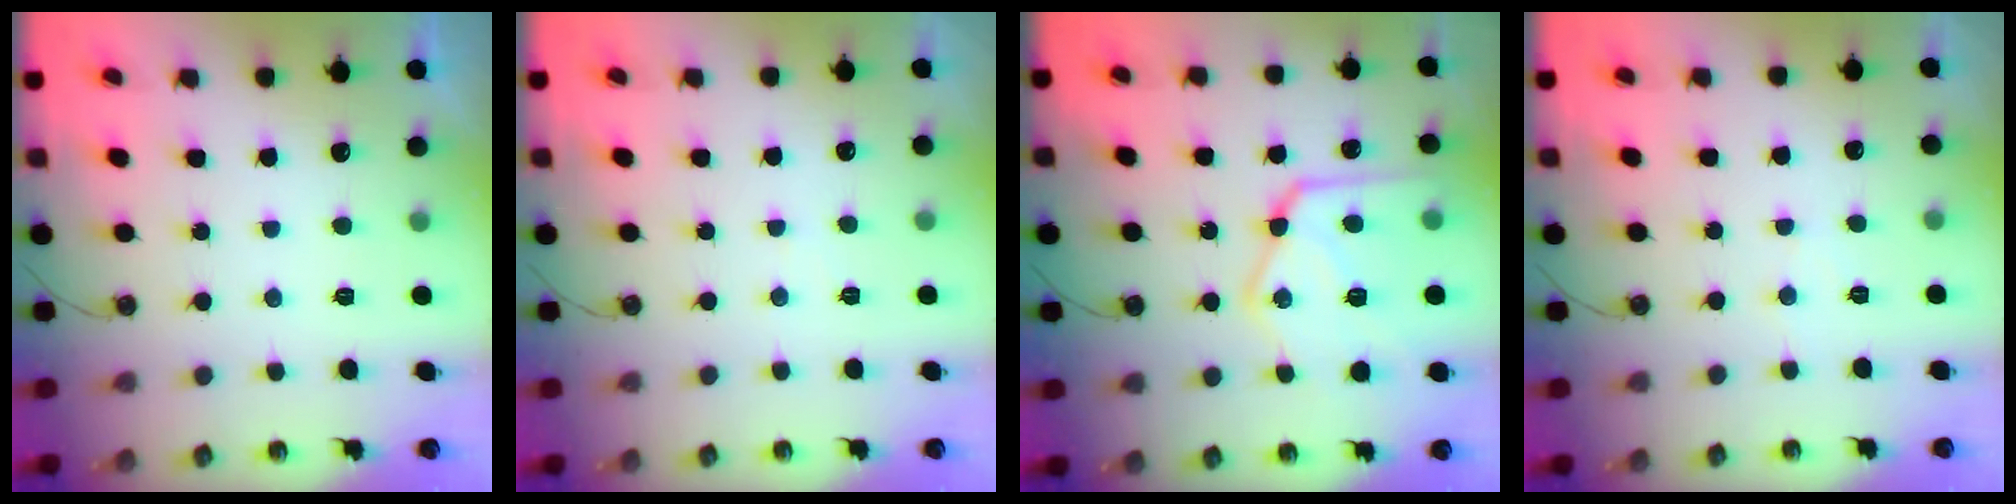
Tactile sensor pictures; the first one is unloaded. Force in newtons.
{"total": 1.9, "press": 1.9, "slide": 0.4}
{"total": 20.2, "press": 20.1, "slide": 1.6}
{"total": 3.2, "press": 3.2, "slide": 0.5}